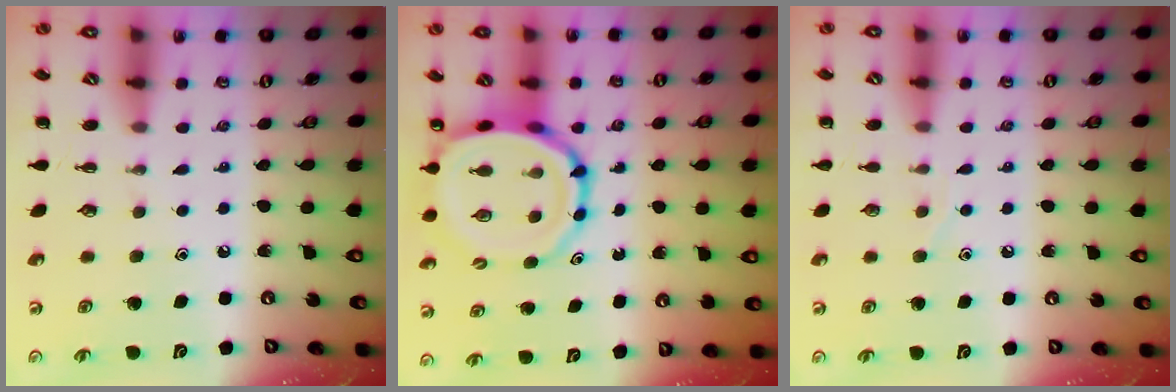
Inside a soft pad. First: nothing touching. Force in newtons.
{"total": 12.8, "press": 12.4, "slide": 3.3}
{"total": 5.3, "press": 5.0, "slide": 1.6}